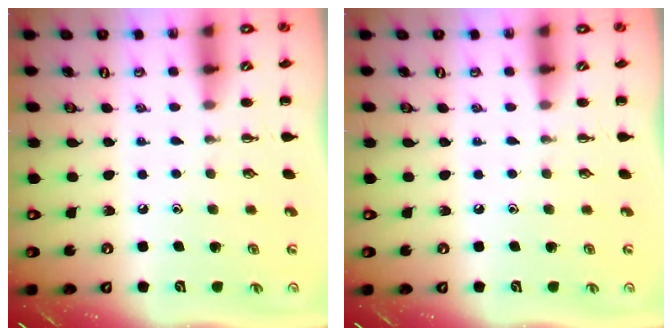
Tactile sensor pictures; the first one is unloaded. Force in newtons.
{"total": 0.0}